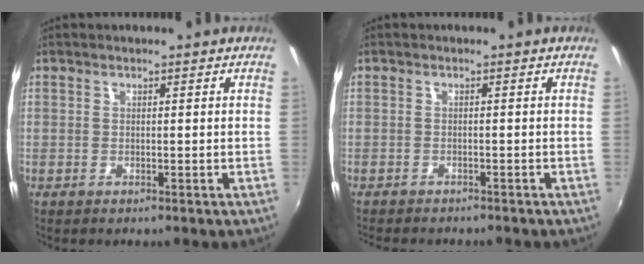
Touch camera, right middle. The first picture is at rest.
{"total": 4.2, "force": [-3.8, 0.8, 1.4], "torque": [-0.035, -0.015, -0.059]}